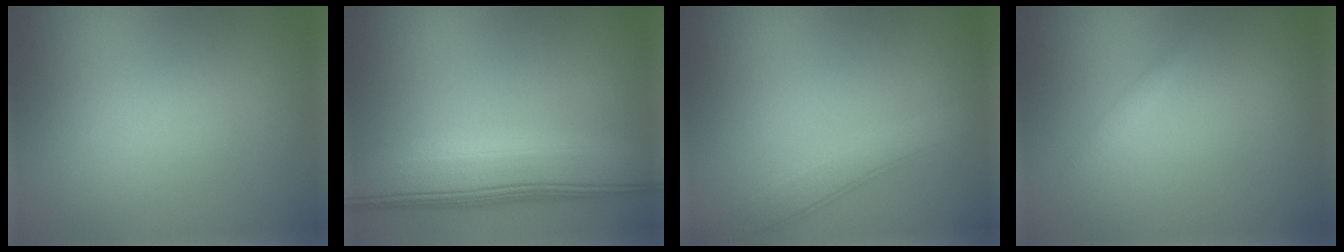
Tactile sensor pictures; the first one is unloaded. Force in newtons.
{"total": 9.3, "press": 9.3, "slide": 0.9}
{"total": 3.4, "press": 3.4, "slide": 0.3}
{"total": 0.5, "press": 0.5, "slide": 0.0}